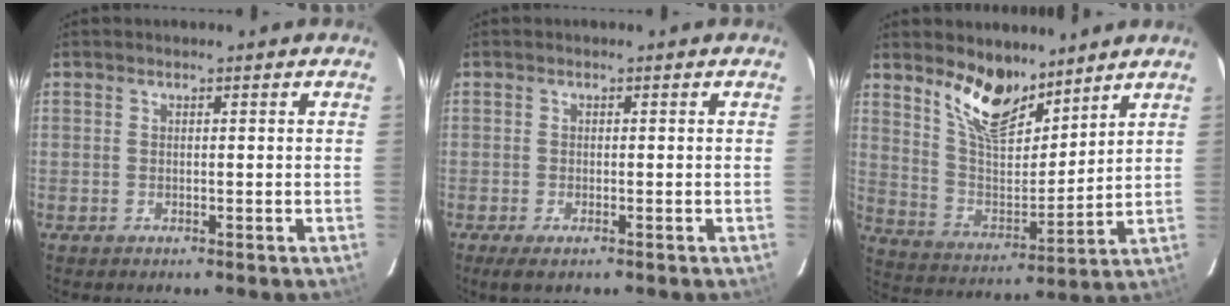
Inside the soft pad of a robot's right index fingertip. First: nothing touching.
{"total": 2.8, "force": [-1.9, 0.8, 1.9], "torque": [-0.043, -0.011, -0.033]}
{"total": 12.6, "force": [9.5, 5.0, 6.6], "torque": [-0.125, -0.003, 0.180]}